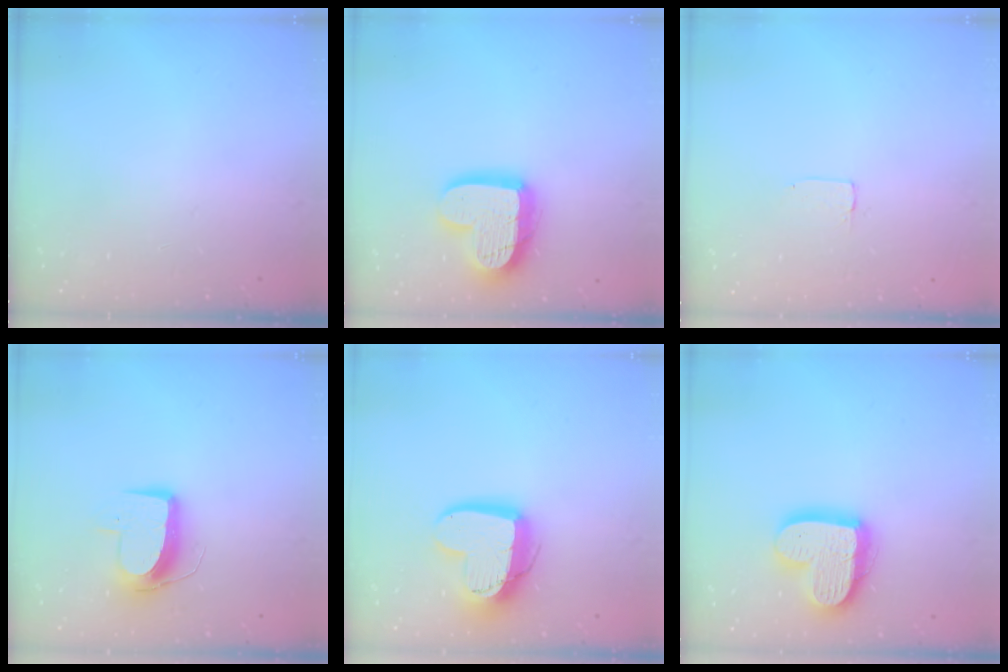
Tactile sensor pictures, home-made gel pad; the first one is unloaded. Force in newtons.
{"total": 16.5, "press": 16.4, "slide": 1.3}
{"total": 2.0, "press": 2.0, "slide": 0.0}
{"total": 10.0, "press": 10.0, "slide": 0.3}
{"total": 15.8, "press": 15.8, "slide": 1.3}
{"total": 17.4, "press": 17.3, "slide": 1.6}